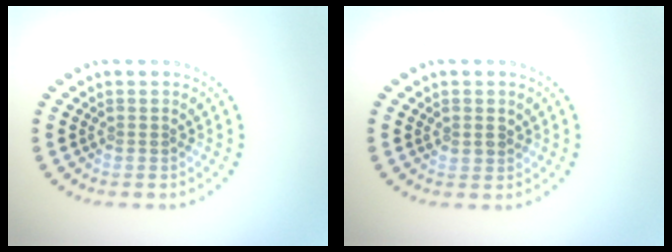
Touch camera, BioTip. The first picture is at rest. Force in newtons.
{"total": 0.8, "press": 0.7, "slide": 0.3}